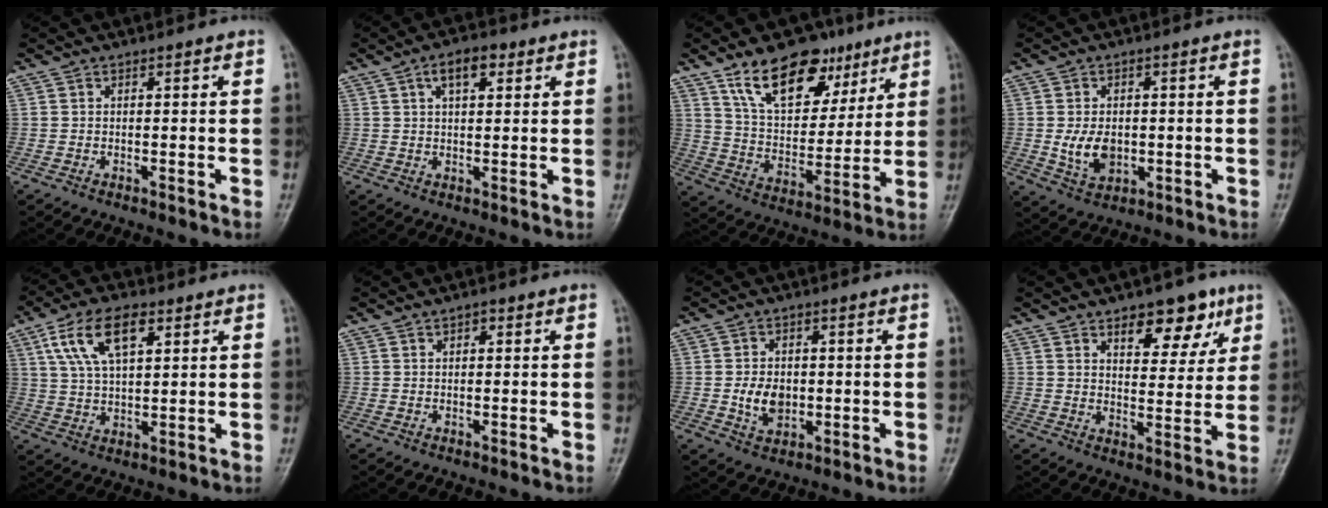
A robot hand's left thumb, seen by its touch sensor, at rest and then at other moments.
{"total": 5.5, "force": [2.4, 2.7, 4.0], "torque": [-0.056, 0.001, 0.036]}
{"total": 17.0, "force": [10.5, 9.6, 9.3], "torque": [-0.101, -0.049, 0.185]}
{"total": 6.4, "force": [-0.5, 4.4, 4.5], "torque": [-0.064, -0.006, 0.000]}
{"total": 11.3, "force": [4.9, 5.4, 8.6], "torque": [-0.157, -0.002, 0.094]}
{"total": 1.1, "force": [0.5, 0.6, 0.7], "torque": [-0.007, 0.001, 0.006]}
{"total": 5.7, "force": [-0.6, 4.2, 3.9], "torque": [-0.051, -0.002, -0.005]}
{"total": 10.5, "force": [6.0, 5.3, 6.7], "torque": [-0.054, -0.030, 0.087]}